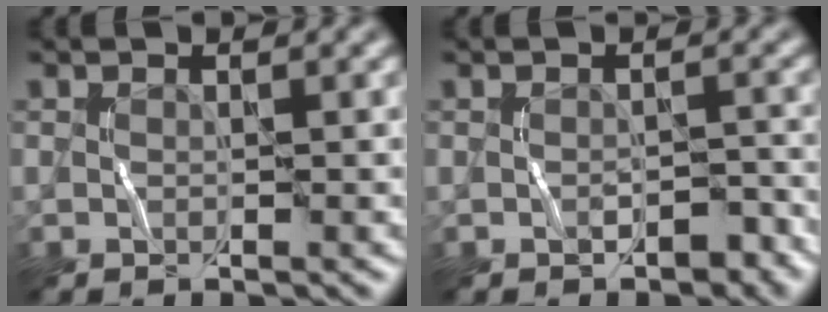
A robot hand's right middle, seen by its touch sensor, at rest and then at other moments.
{"total": 1.7, "force": [-1.0, 1.0, 0.9], "torque": [-0.015, 0.001, -0.011]}